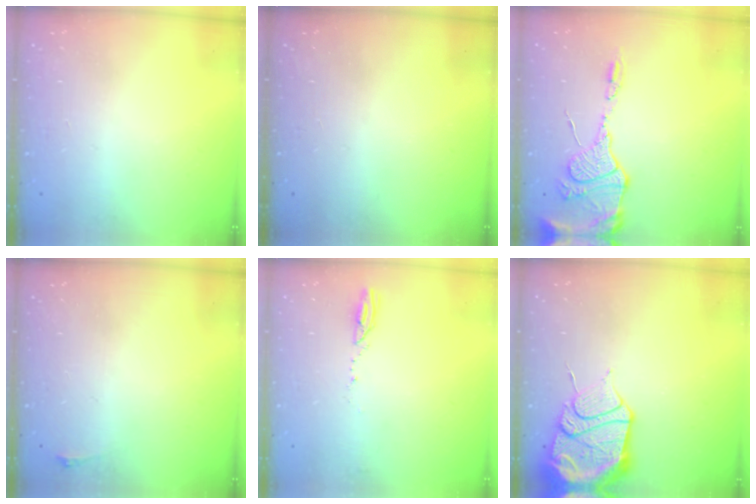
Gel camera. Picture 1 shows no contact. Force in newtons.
{"total": 0.0}
{"total": 13.6, "press": 13.5, "slide": 1.1}
{"total": 2.8, "press": 2.1, "slide": 1.9}
{"total": 2.6, "press": 2.6, "slide": 0.3}
{"total": 17.2, "press": 17.1, "slide": 1.7}